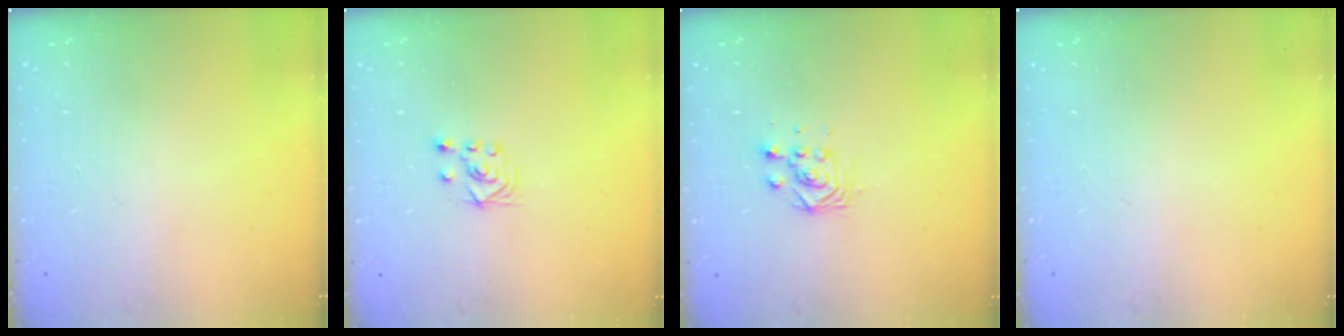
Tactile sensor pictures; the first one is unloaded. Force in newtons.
{"total": 2.8, "press": 2.6, "slide": 1.1}
{"total": 3.0, "press": 3.0, "slide": 0.0}
{"total": 0.0}